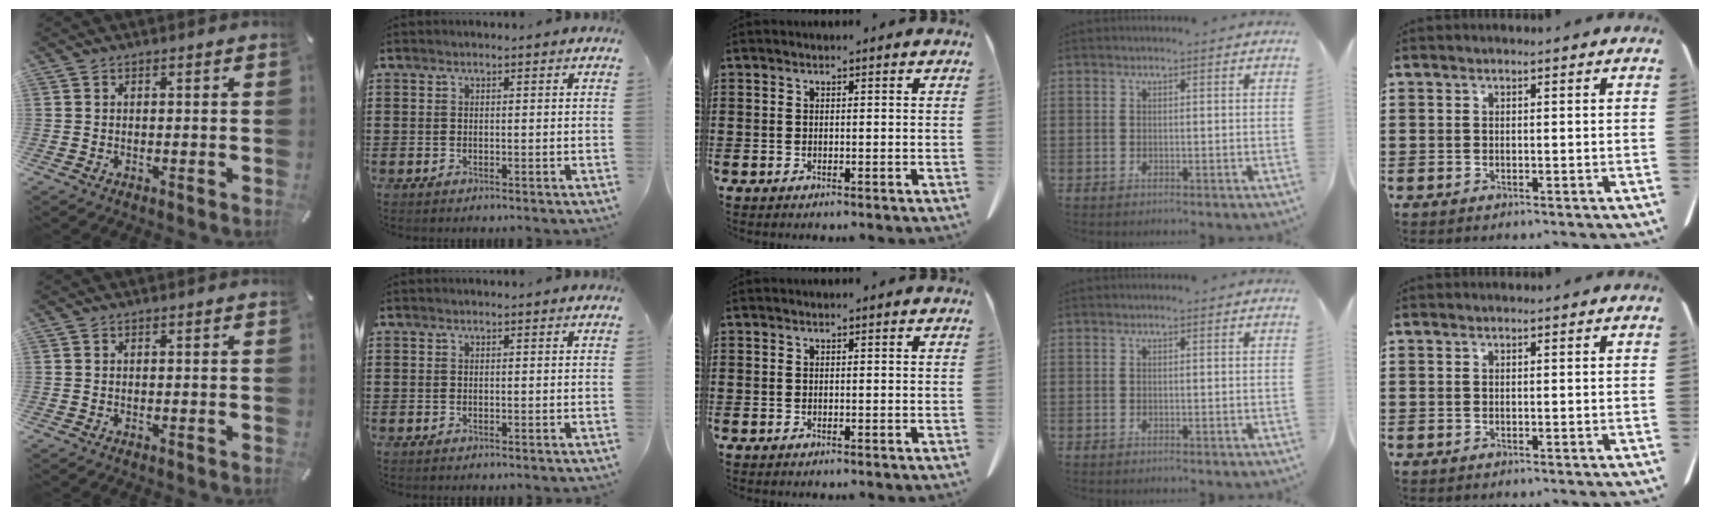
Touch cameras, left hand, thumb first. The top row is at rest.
{}